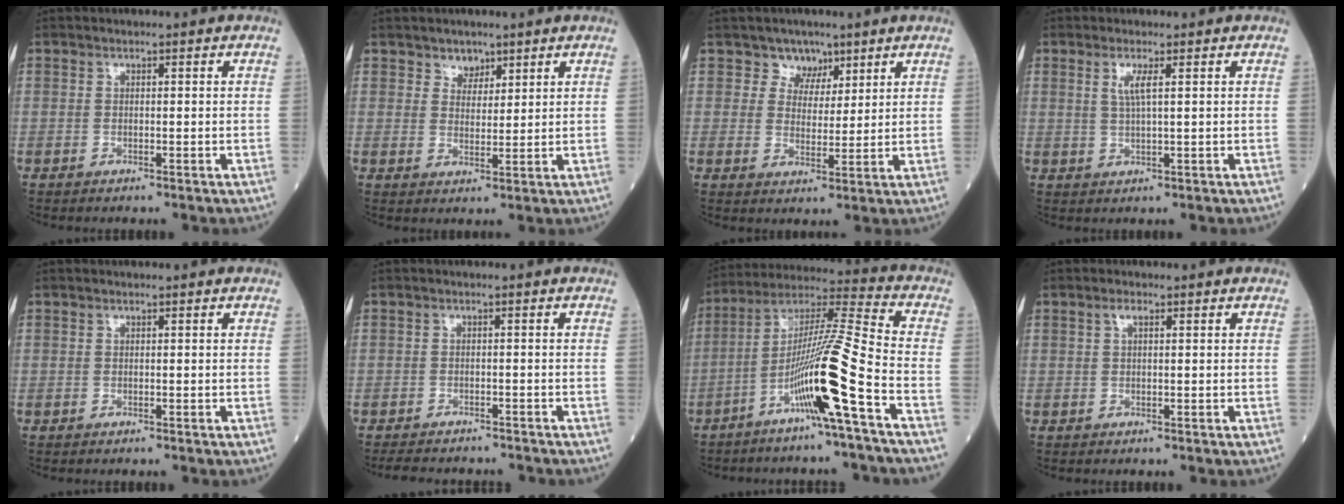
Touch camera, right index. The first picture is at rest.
{"total": 2.9, "force": [2.2, 1.9, 0.7], "torque": [-0.007, -0.002, 0.036]}
{"total": 4.2, "force": [2.9, 3.1, 0.2], "torque": [0.003, 0.000, 0.046]}
{"total": 2.7, "force": [1.0, 0.0, 2.5], "torque": [-0.056, -0.003, 0.020]}
{"total": 0.0}
{"total": 6.9, "force": [-6.3, 2.3, 1.8], "torque": [-0.025, -0.004, -0.086]}
{"total": 13.9, "force": [-5.9, -1.9, 12.5], "torque": [-0.235, -0.001, -0.114]}
{"total": 1.2, "force": [0.5, 0.4, 1.0], "torque": [-0.022, 0.007, 0.009]}